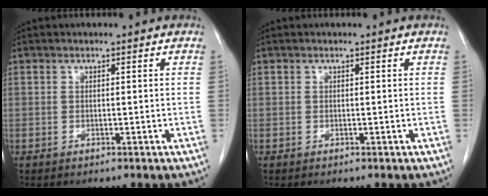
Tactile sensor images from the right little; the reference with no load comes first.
{"total": 0.0}